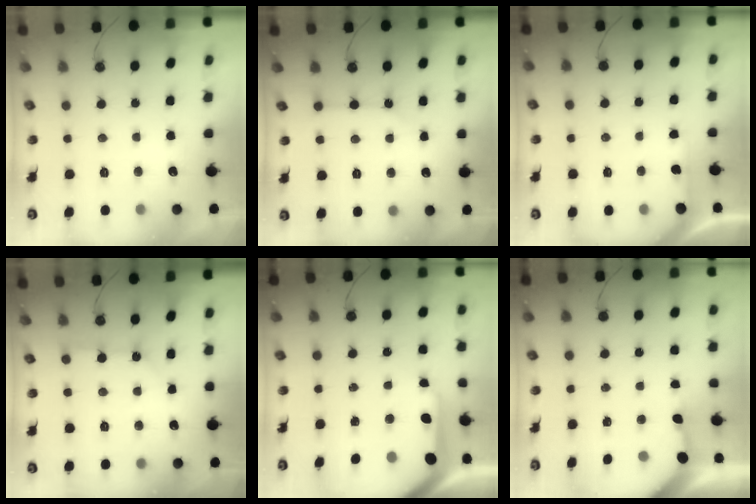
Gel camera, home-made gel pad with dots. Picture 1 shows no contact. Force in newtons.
{"total": 2.1, "press": 2.1, "slide": 0.3}
{"total": 2.9, "press": 2.9, "slide": 0.3}
{"total": 2.0, "press": 2.0, "slide": 0.3}
{"total": 9.5, "press": 9.4, "slide": 1.0}
{"total": 3.6, "press": 3.6, "slide": 0.4}